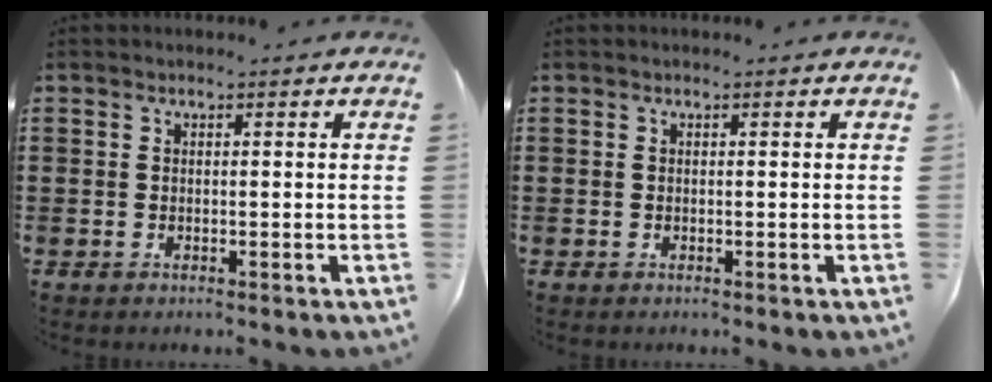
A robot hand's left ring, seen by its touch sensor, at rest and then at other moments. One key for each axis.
{"total": 0.0}